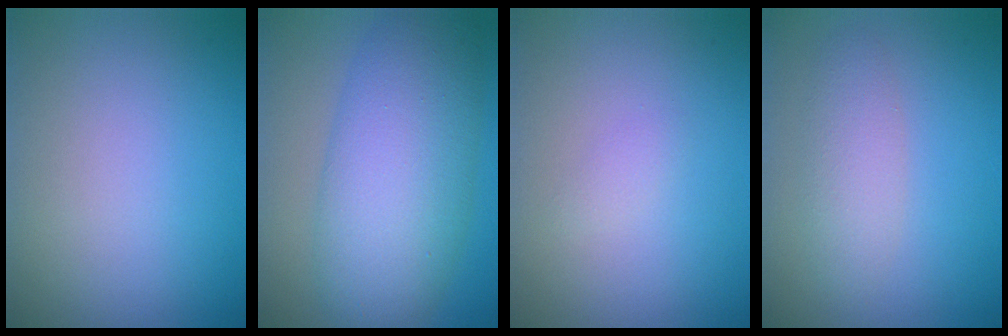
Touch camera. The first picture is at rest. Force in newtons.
{"total": 9.1, "press": 9.1, "slide": 0.0}
{"total": 0.6, "press": 0.6, "slide": 0.1}
{"total": 2.6, "press": 2.6, "slide": 0.2}